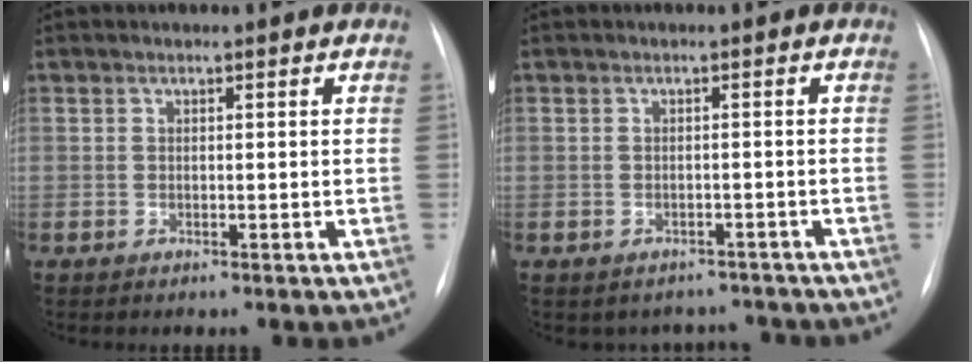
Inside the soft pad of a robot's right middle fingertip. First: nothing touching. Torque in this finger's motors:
{"motor_torque": [0.04, -0.40, 0.03, 0.00]}